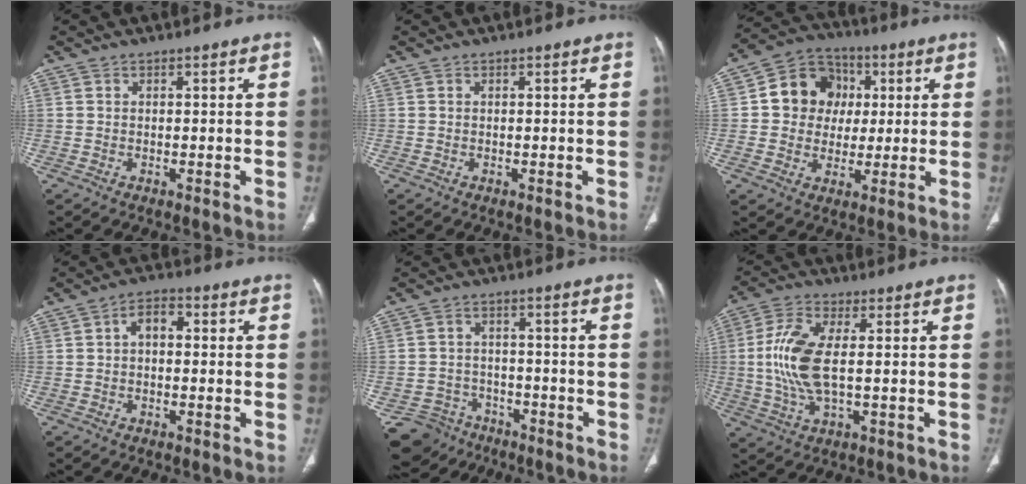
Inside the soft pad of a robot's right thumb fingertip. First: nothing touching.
{"total": 0.0}
{"total": 12.0, "force": [1.9, 10.6, 5.1], "torque": [-0.042, 0.010, 0.025]}
{"total": 4.4, "force": [0.4, 2.7, 3.5], "torque": [-0.038, 0.012, -0.005]}
{"total": 9.2, "force": [-6.5, 6.4, 0.4], "torque": [-0.008, 0.058, -0.099]}
{"total": 10.6, "force": [0.4, 4.3, 9.7], "torque": [-0.222, 0.003, 0.006]}